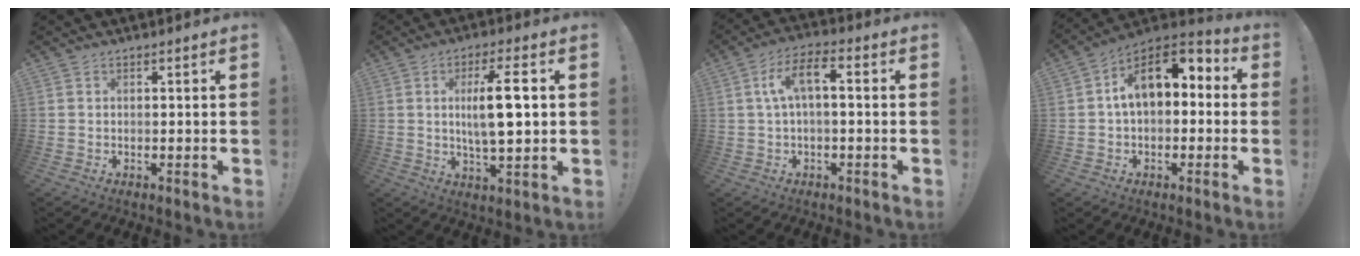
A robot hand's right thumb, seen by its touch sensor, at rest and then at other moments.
{"total": 11.3, "force": [1.5, 2.7, 10.8], "torque": [-0.185, -0.006, 0.017]}
{"total": 8.2, "force": [0.7, 3.2, 7.5], "torque": [-0.152, 0.007, 0.011]}
{"total": 12.7, "force": [3.5, 7.5, 9.6], "torque": [-0.143, 0.000, 0.064]}